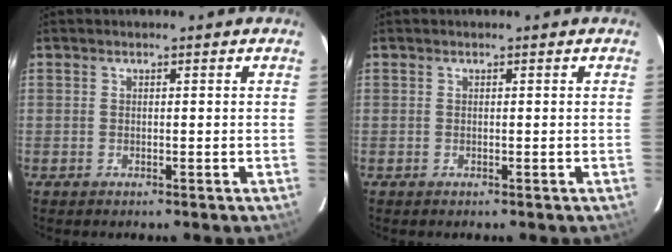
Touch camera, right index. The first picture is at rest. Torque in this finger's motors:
{"motor_torque": [0.14, 0.15, -0.02, 0.00]}